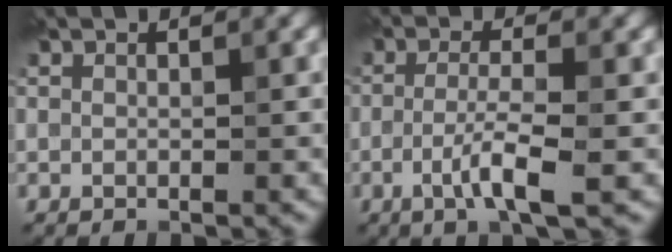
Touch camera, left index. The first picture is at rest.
{"total": 3.9, "force": [-1.2, 0.6, 3.6], "torque": [-0.069, 0.003, -0.029]}